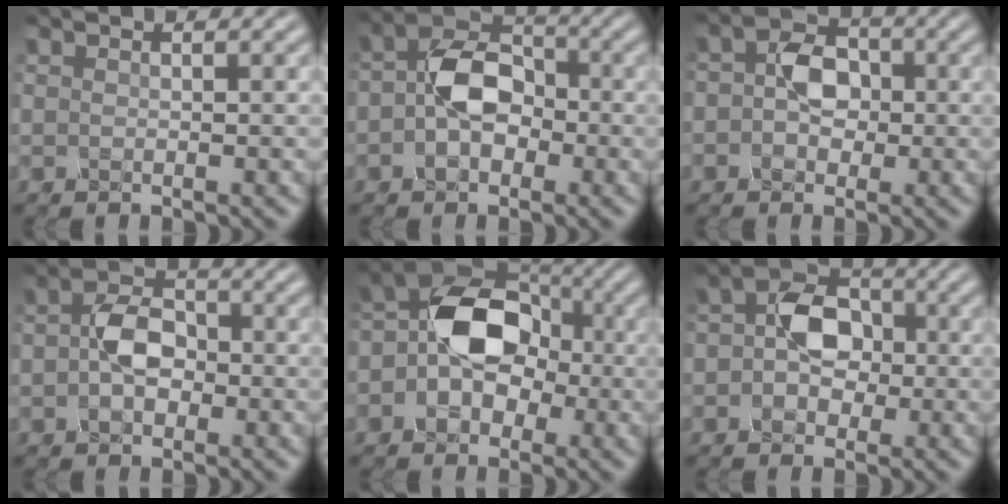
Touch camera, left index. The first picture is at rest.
{"total": 5.2, "force": [-0.8, 3.6, 3.7], "torque": [-0.061, 0.008, -0.021]}
{"total": 3.4, "force": [-0.3, 2.5, 2.2], "torque": [-0.038, 0.006, -0.014]}
{"total": 3.8, "force": [-0.5, 2.6, 2.8], "torque": [-0.053, 0.004, -0.016]}
{"total": 7.8, "force": [-0.9, 5.6, 5.4], "torque": [-0.068, 0.012, -0.032]}
{"total": 4.4, "force": [-0.4, 3.3, 2.9], "torque": [-0.044, 0.009, -0.016]}